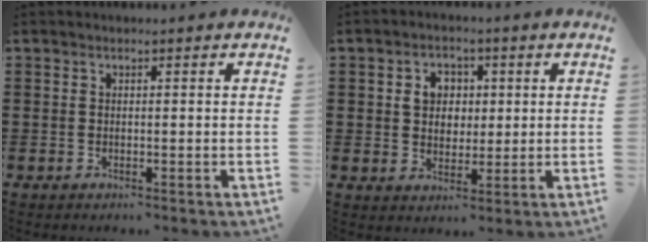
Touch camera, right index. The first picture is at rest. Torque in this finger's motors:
{"motor_torque": [0.12, 0.10, 0.28, 0.06]}